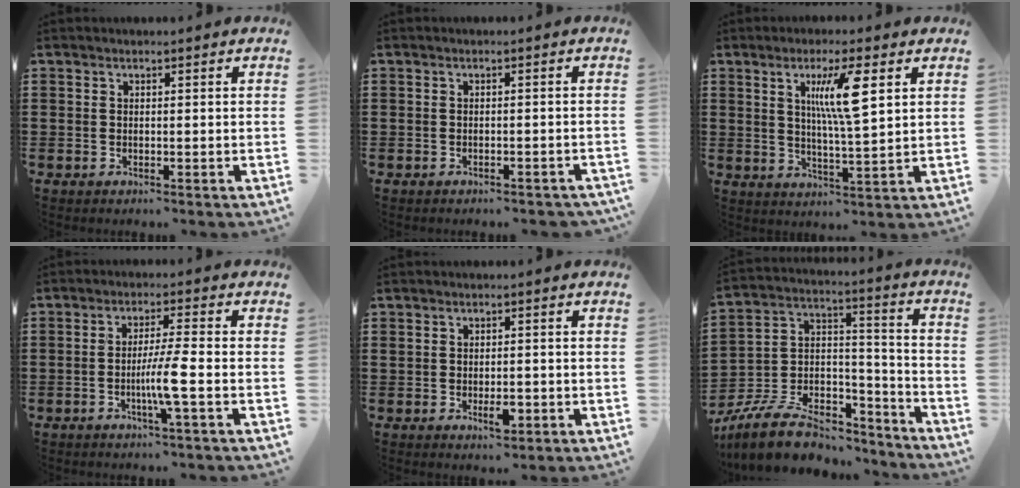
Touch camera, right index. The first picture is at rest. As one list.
[{"total": 1.0, "force": [-1.0, 0.2, 0.3], "torque": [-0.010, -0.004, -0.019]}, {"total": 8.1, "force": [3.0, 1.3, 7.5], "torque": [-0.145, 0.002, 0.045]}, {"total": 5.5, "force": [-1.5, -0.4, 5.3], "torque": [-0.098, -0.012, -0.033]}, {"total": 2.7, "force": [-0.7, 1.4, 2.2], "torque": [-0.041, 0.001, -0.012]}, {"total": 10.2, "force": [-7.7, 4.6, 4.9], "torque": [-0.109, 0.020, -0.145]}]